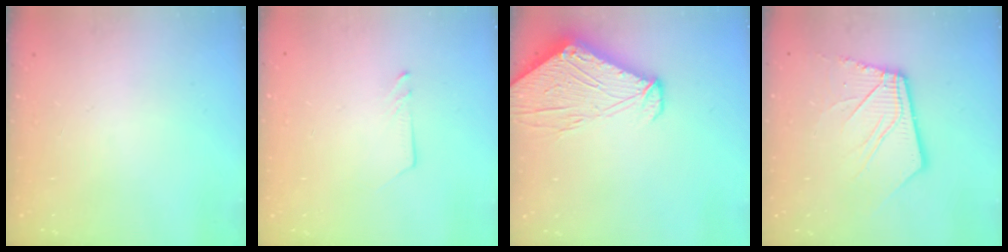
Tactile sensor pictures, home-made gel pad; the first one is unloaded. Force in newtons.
{"total": 1.2, "press": 1.2, "slide": 0.1}
{"total": 10.2, "press": 10.1, "slide": 1.3}
{"total": 12.4, "press": 12.3, "slide": 1.7}